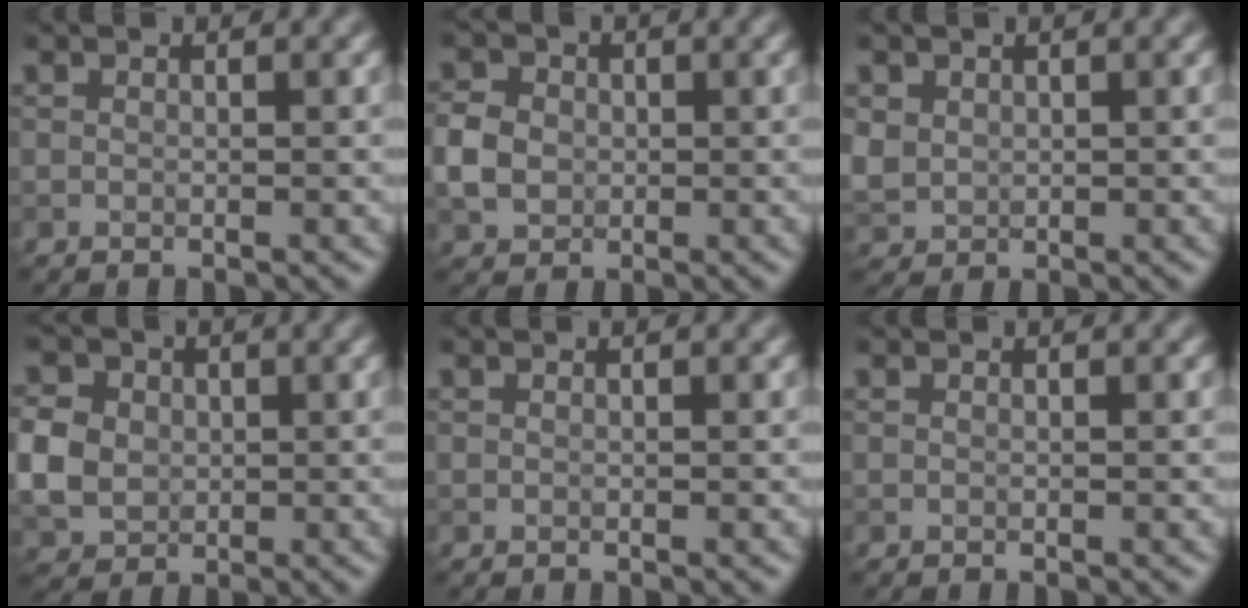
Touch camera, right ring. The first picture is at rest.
{"total": 3.4, "force": [-0.3, 2.9, 1.8], "torque": [-0.036, 0.004, -0.009]}
{"total": 2.3, "force": [0.7, 2.1, 0.8], "torque": [-0.024, -0.003, 0.019]}
{"total": 5.3, "force": [0.1, 4.6, 2.6], "torque": [-0.066, 0.008, -0.002]}
{"total": 0.0}
{"total": 0.0}